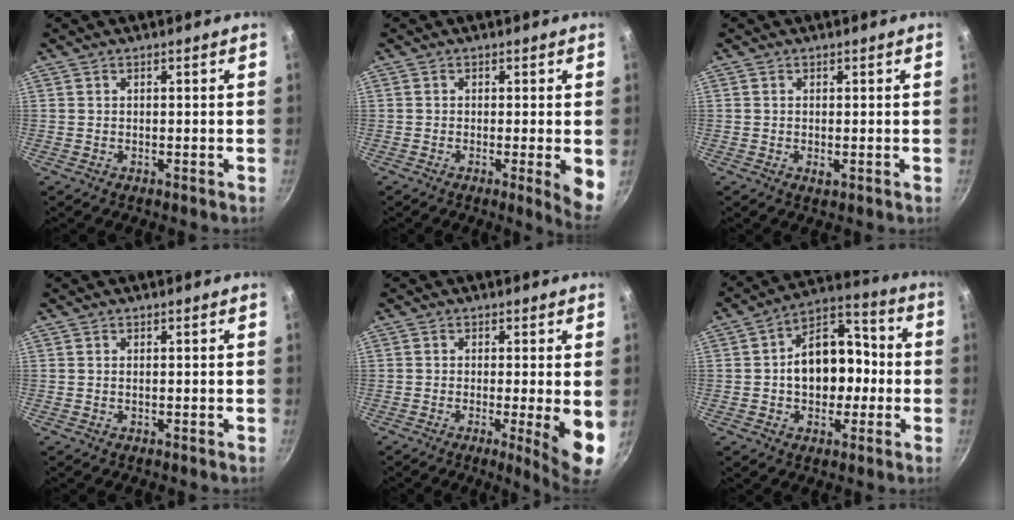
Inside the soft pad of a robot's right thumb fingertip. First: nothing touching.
{"total": 5.2, "force": [-0.7, 0.8, 5.1], "torque": [-0.060, -0.009, -0.011]}
{"total": 1.0, "force": [-0.1, 0.4, 0.9], "torque": [-0.019, -0.002, -0.003]}
{"total": 0.0}
{"total": 7.9, "force": [-1.1, 1.0, 7.7], "torque": [-0.104, -0.017, -0.014]}
{"total": 14.7, "force": [-0.5, 10.4, 10.4], "torque": [-0.110, 0.040, -0.019]}